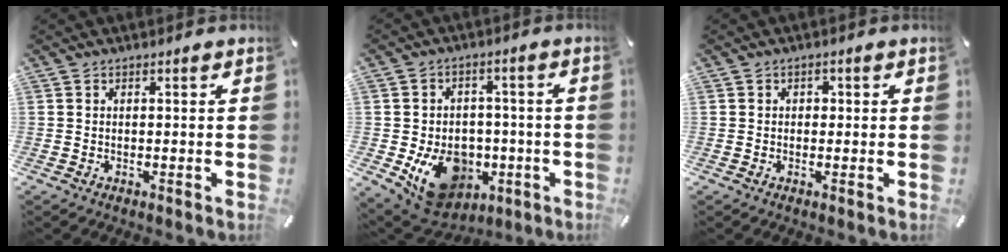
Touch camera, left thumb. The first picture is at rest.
{"total": 14.4, "force": [-4.6, 11.3, 7.6], "torque": [-0.109, 0.021, -0.070]}
{"total": 1.3, "force": [-0.1, 1.2, 0.5], "torque": [-0.011, 0.006, -0.005]}